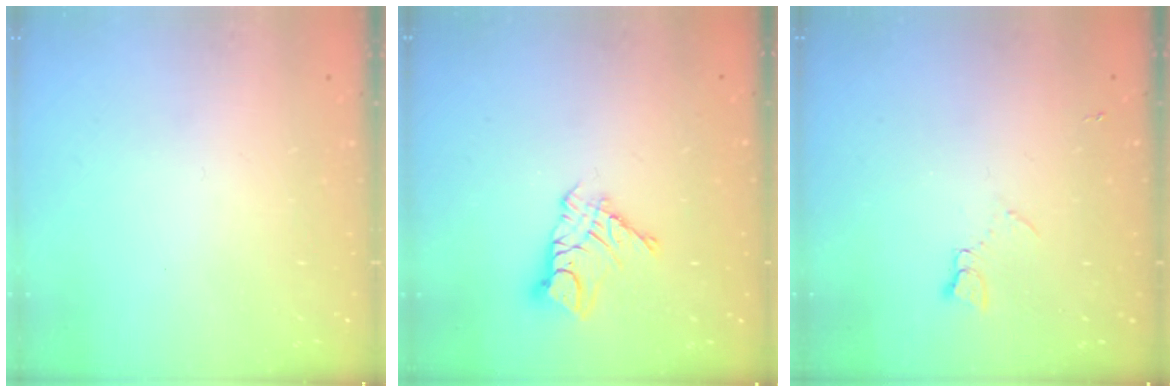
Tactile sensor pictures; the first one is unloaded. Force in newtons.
{"total": 9.3, "press": 9.3, "slide": 0.7}
{"total": 3.3, "press": 3.3, "slide": 0.5}